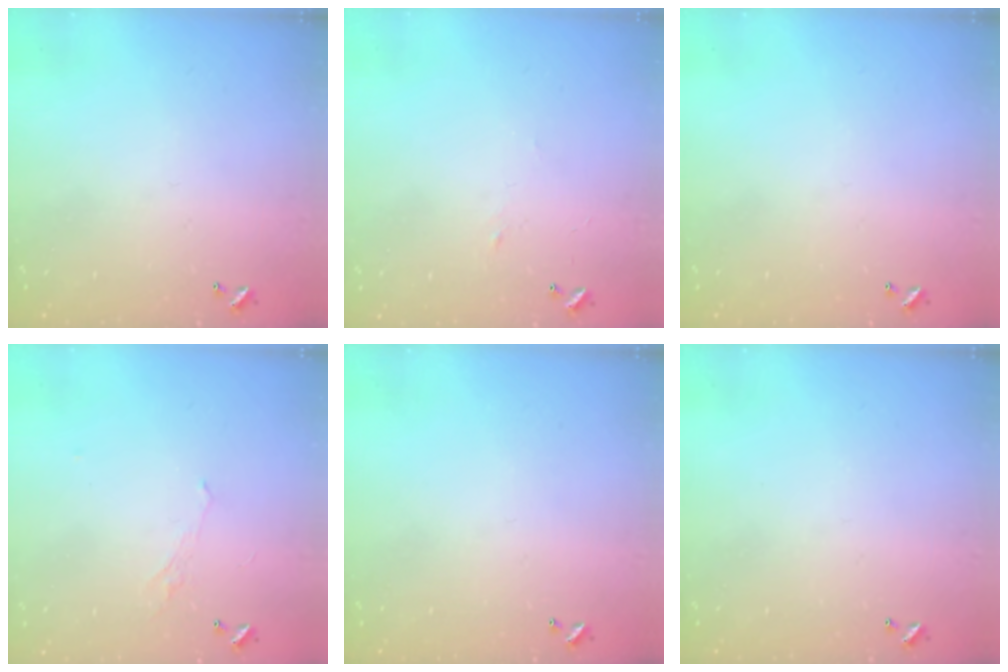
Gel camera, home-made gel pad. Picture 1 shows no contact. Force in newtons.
{"total": 2.9, "press": 2.9, "slide": 0.4}
{"total": 0.0}
{"total": 0.7, "press": 0.4, "slide": 0.6}
{"total": 0.0}
{"total": 0.0}